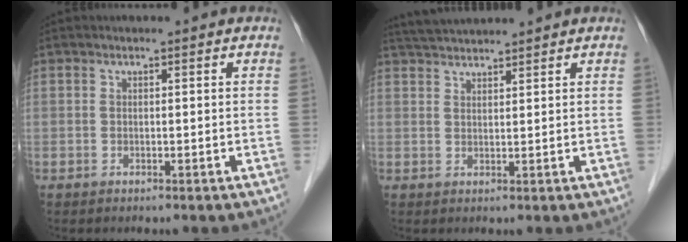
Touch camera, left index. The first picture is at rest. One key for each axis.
{"total": 4.9, "fx": 4.7, "fy": -0.2, "fz": 1.3, "tx": -0.026, "ty": 0.032, "tz": 0.089}